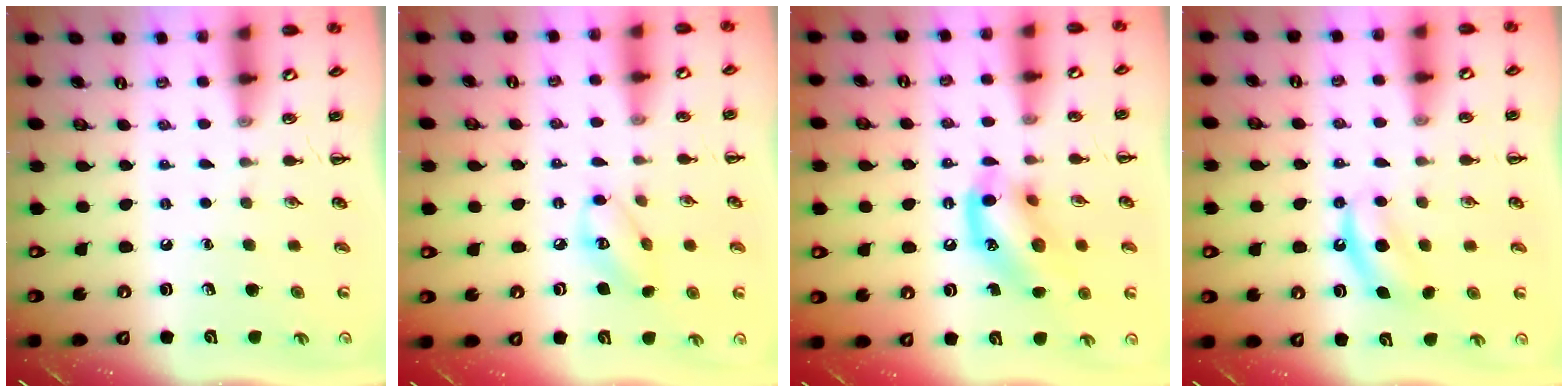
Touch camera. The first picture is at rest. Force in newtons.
{"total": 6.6, "press": 6.6, "slide": 0.6}
{"total": 13.7, "press": 13.5, "slide": 2.7}
{"total": 6.7, "press": 6.5, "slide": 1.6}